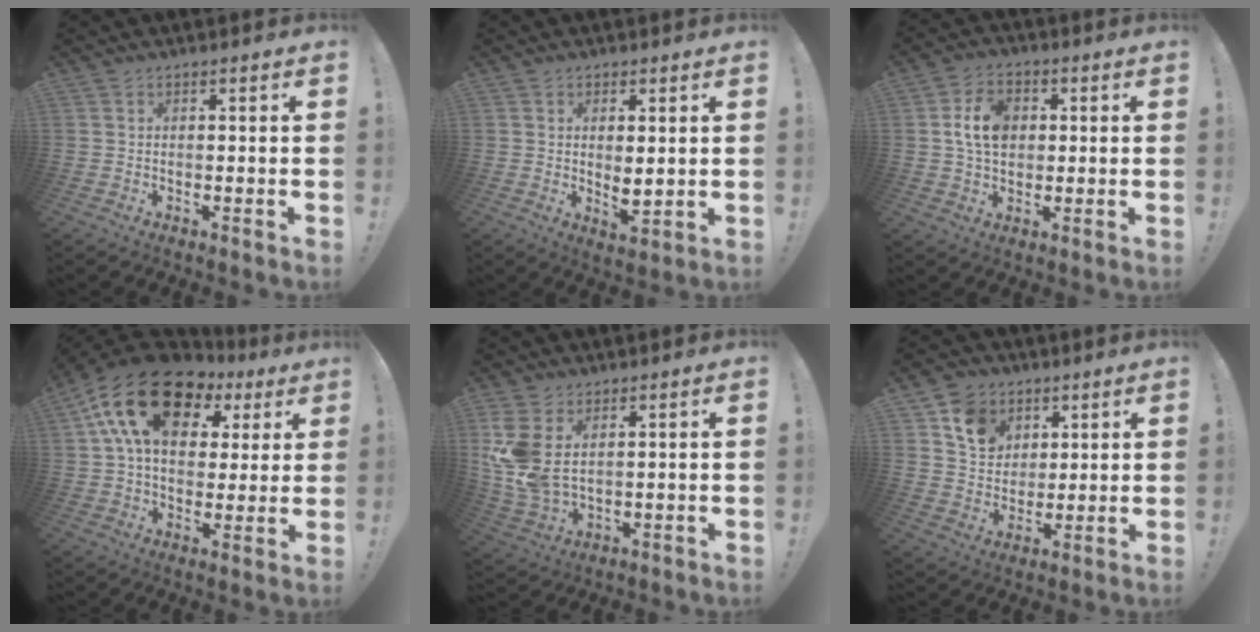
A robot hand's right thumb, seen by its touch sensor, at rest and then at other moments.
{"total": 4.3, "force": [1.2, 1.7, 3.8], "torque": [-0.049, -0.013, 0.024]}
{"total": 10.4, "force": [1.7, 7.7, 6.8], "torque": [-0.115, 0.009, 0.032]}
{"total": 20.6, "force": [8.9, 12.6, 13.6], "torque": [-0.231, -0.030, 0.162]}
{"total": 10.5, "force": [3.6, 6.0, 7.9], "torque": [-0.160, -0.024, 0.072]}
{"total": 11.8, "force": [6.0, 9.3, 3.9], "torque": [-0.064, -0.024, 0.123]}